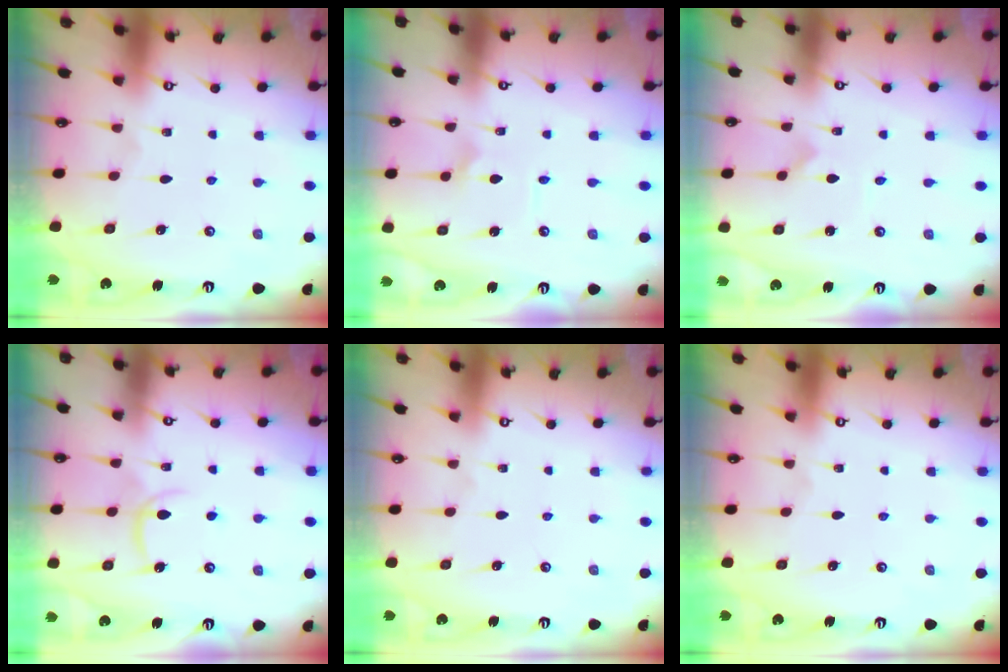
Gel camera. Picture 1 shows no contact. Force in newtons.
{"total": 2.5, "press": 2.5, "slide": 0.2}
{"total": 0.0}
{"total": 6.9, "press": 6.8, "slide": 0.9}
{"total": 0.0}
{"total": 0.0}